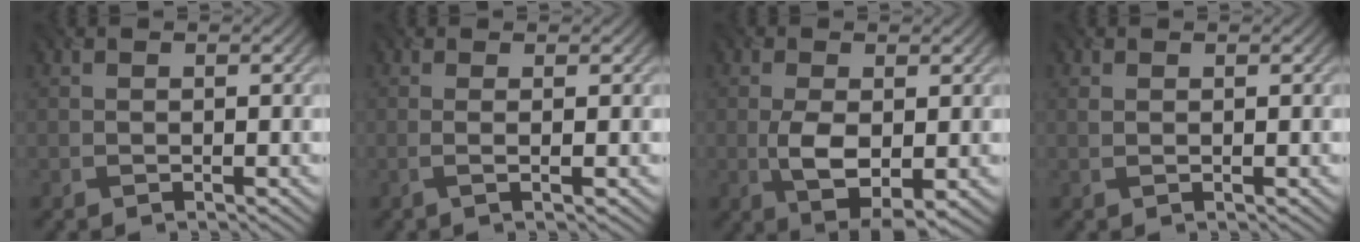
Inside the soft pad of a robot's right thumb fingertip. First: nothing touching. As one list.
[{"total": 1.6, "force": [0.0, 0.2, 1.6], "torque": [-0.031, 0.004, -0.009]}, {"total": 5.9, "force": [-0.9, 2.7, 5.2], "torque": [-0.105, -0.009, -0.011]}, {"total": 0.7, "force": [0.4, 0.4, 0.4], "torque": [-0.014, 0.000, 0.009]}]